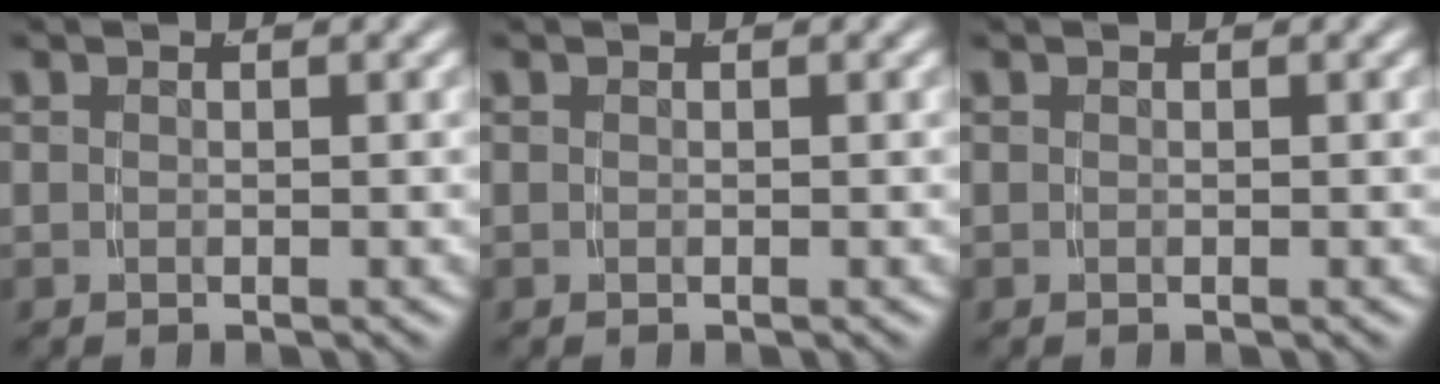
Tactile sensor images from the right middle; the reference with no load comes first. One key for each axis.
{"total": 0.0}
{"total": 0.0}